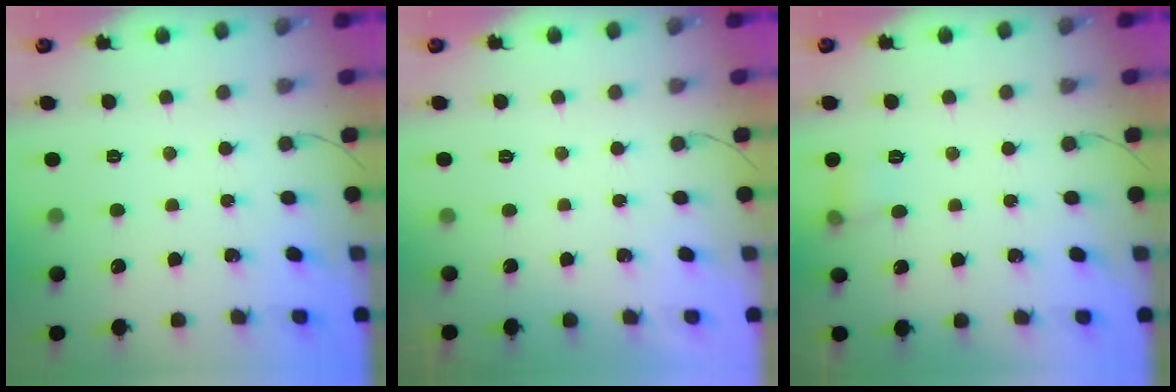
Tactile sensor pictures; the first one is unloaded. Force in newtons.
{"total": 0.0}
{"total": 5.1, "press": 4.8, "slide": 1.6}